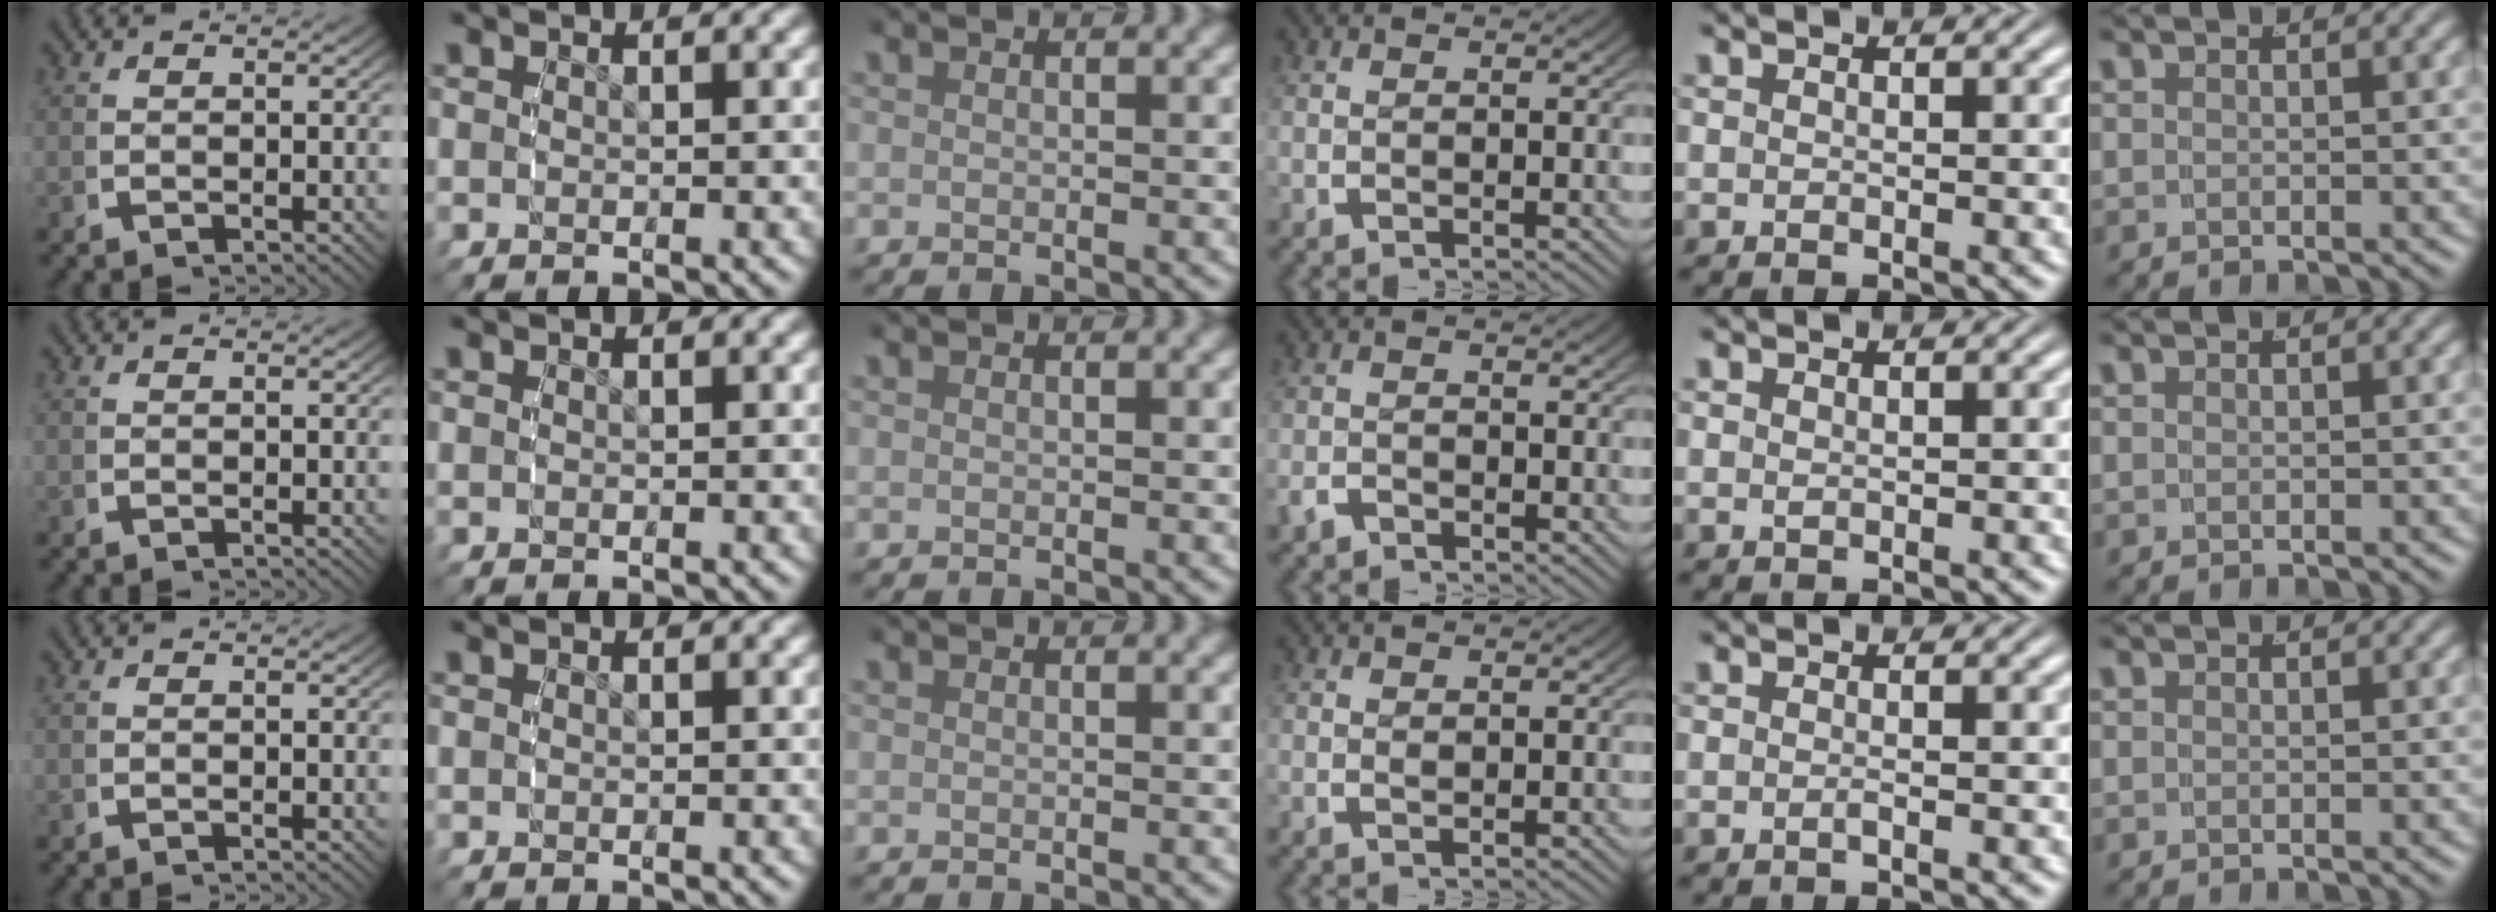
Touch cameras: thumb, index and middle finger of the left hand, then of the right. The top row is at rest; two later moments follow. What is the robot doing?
{"motion": "grasp_and_lifting", "object": "small bumper sticker"}